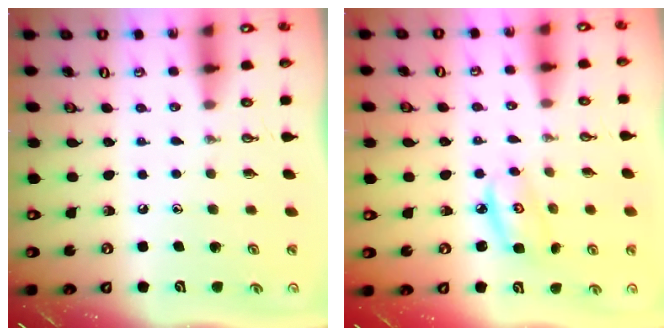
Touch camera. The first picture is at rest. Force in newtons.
{"total": 5.4, "press": 5.4, "slide": 0.4}